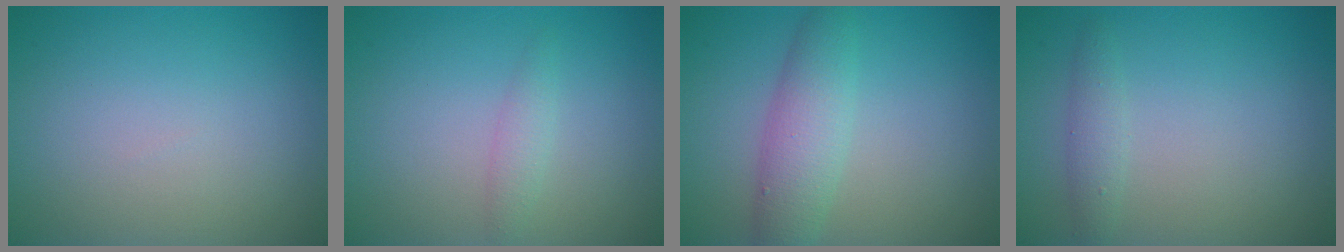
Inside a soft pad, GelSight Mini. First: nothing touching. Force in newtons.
{"total": 1.2, "press": 1.2, "slide": 0.0}
{"total": 3.9, "press": 3.9, "slide": 0.0}
{"total": 1.4, "press": 1.4, "slide": 0.1}